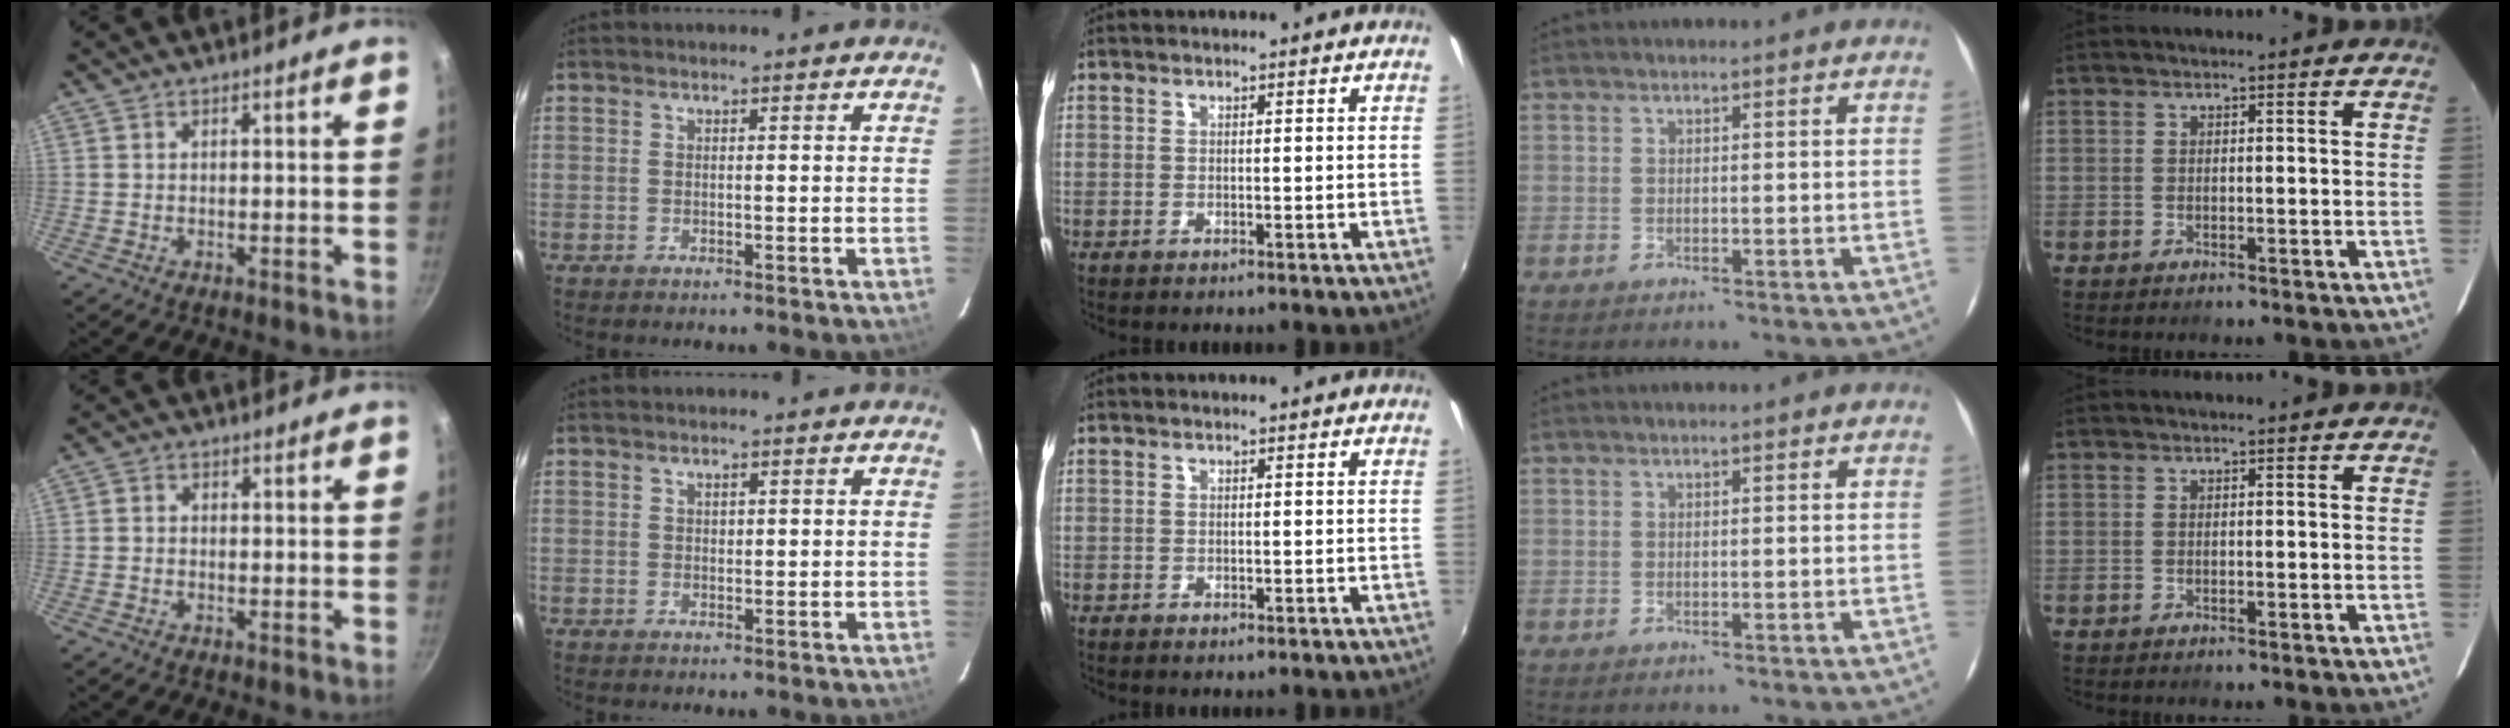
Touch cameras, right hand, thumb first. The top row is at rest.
{"thumb": {"total": 1.2, "force": [-0.3, 1.0, 0.6], "torque": [-0.012, 0.006, -0.010]}, "index": {"total": 0.8, "force": [0.4, 0.7, 0.3], "torque": [-0.002, 0.003, 0.007]}, "middle": {"total": 1.0, "force": [-0.6, 0.7, 0.5], "torque": [-0.010, -0.005, -0.011]}}